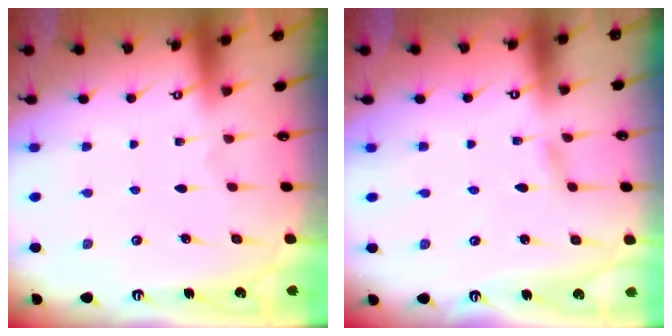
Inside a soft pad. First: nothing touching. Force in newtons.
{"total": 1.1, "press": 1.1, "slide": 0.1}